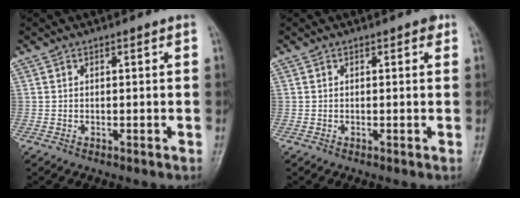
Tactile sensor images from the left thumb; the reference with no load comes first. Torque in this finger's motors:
{"motor_torque": [1.00, -0.05, 0.20, -0.24, 0.01]}